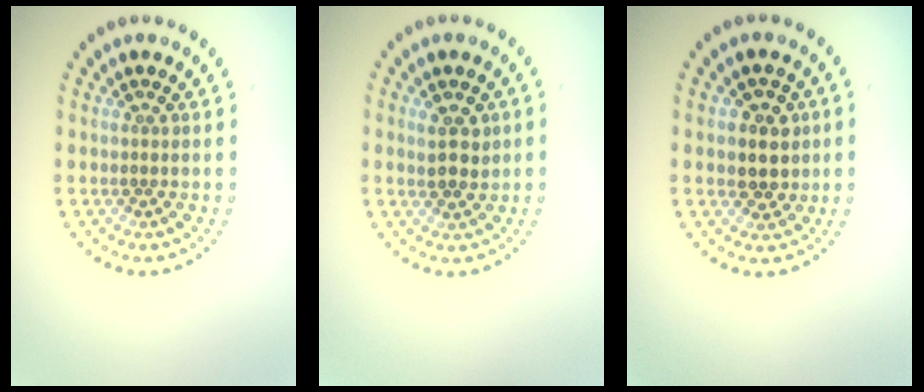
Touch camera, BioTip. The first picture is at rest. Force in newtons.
{"total": 2.3, "press": 2.2, "slide": 0.6}
{"total": 2.9, "press": 2.7, "slide": 0.9}